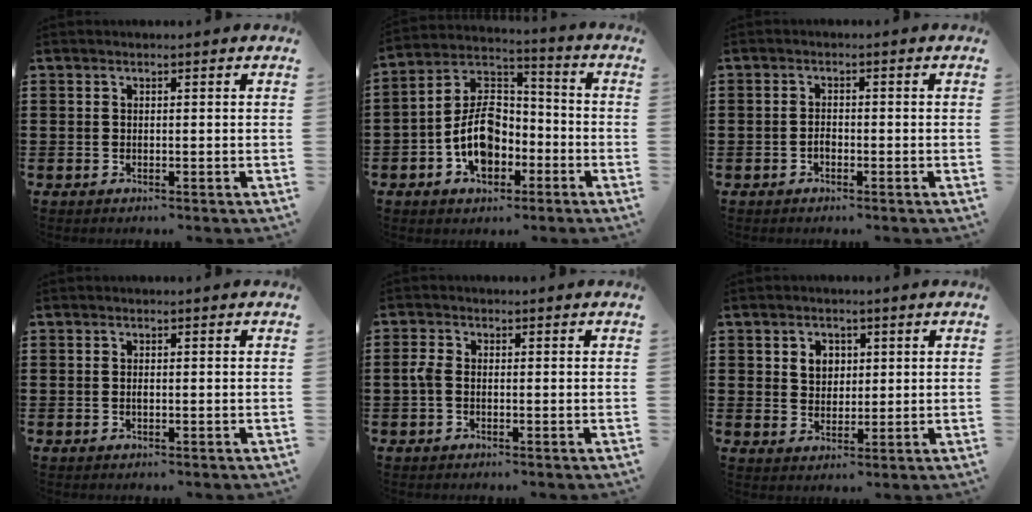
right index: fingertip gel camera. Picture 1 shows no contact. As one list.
[{"total": 9.4, "force": [-3.5, 6.1, 6.3], "torque": [-0.153, 0.009, -0.071]}, {"total": 1.3, "force": [-0.7, 0.6, 0.9], "torque": [-0.021, -0.003, -0.013]}, {"total": 0.5, "force": [-0.1, 0.2, 0.5], "torque": [-0.012, -0.003, -0.001]}, {"total": 2.1, "force": [-0.5, 1.2, 1.7], "torque": [-0.056, -0.007, -0.017]}, {"total": 3.4, "force": [1.2, 2.8, 1.5], "torque": [-0.040, 0.012, 0.019]}]